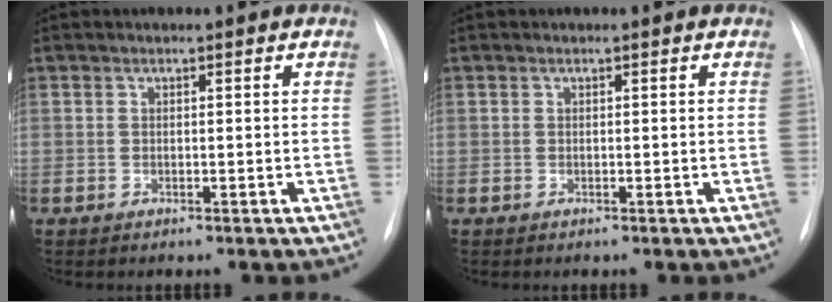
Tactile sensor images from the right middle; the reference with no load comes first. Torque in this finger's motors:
{"motor_torque": [0.16, -0.12, 0.03, 0.01]}